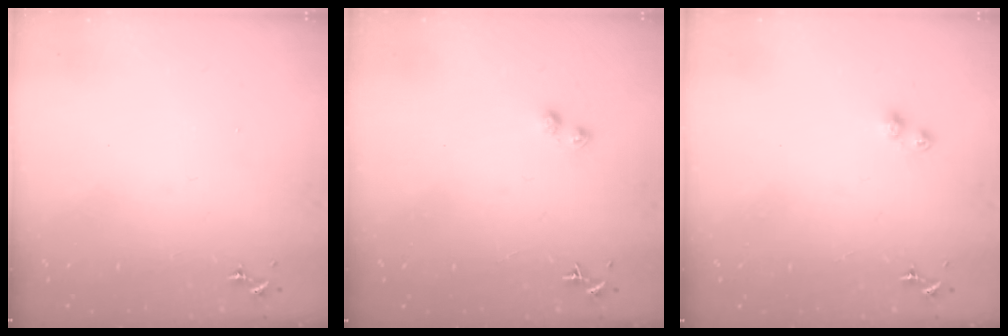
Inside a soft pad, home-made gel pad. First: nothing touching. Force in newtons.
{"total": 2.2, "press": 2.2, "slide": 0.2}
{"total": 3.8, "press": 3.8, "slide": 0.4}